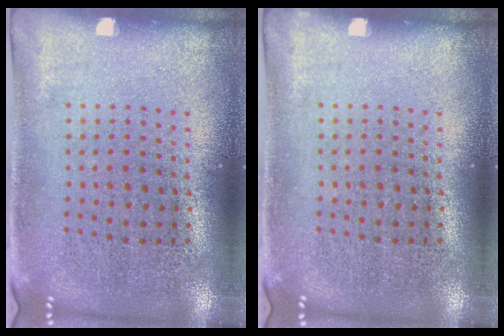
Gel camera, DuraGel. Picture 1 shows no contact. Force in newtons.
{"total": 0.0}